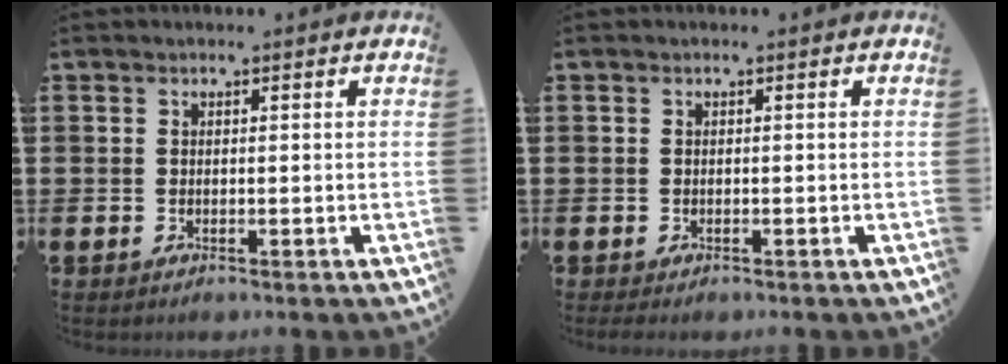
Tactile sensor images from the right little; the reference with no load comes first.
{"total": 0.0}